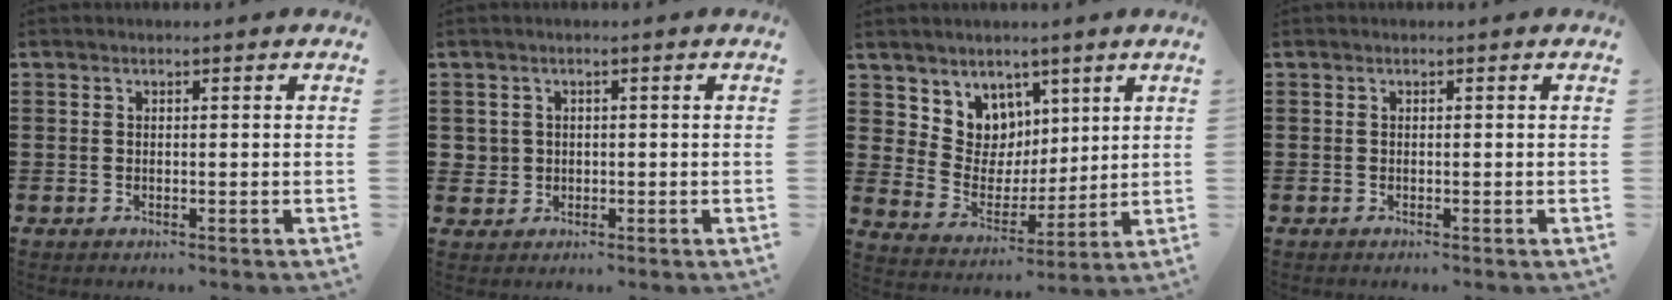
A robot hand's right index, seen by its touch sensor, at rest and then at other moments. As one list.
[{"total": 1.8, "force": [0.0, 1.8, 0.1], "torque": [-0.011, 0.008, -0.002]}, {"total": 7.1, "force": [4.4, 5.6, -0.1], "torque": [-0.048, -0.034, 0.086]}, {"total": 0.0}]